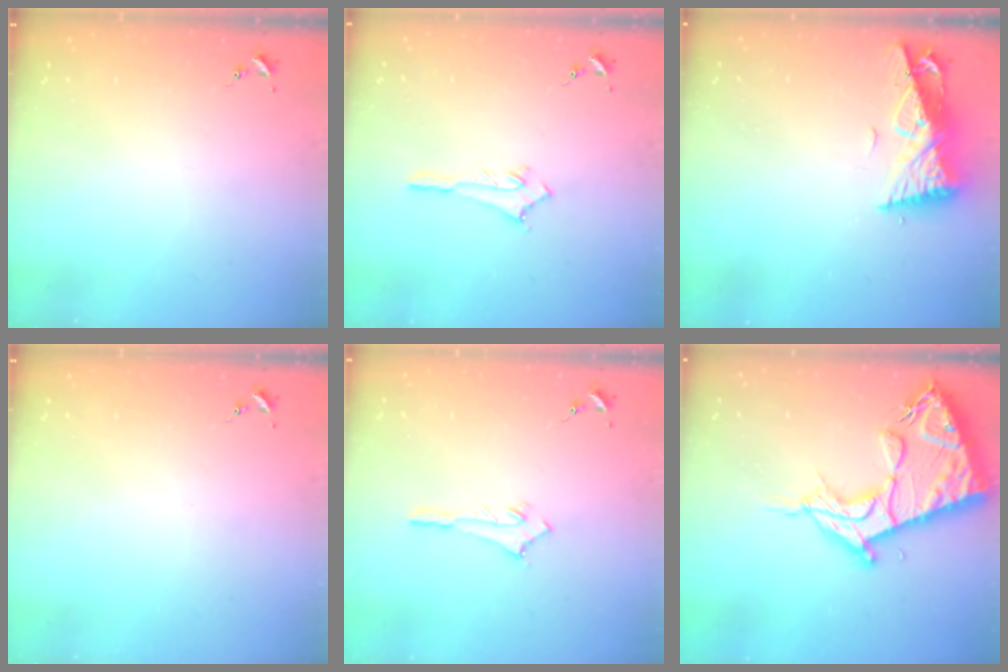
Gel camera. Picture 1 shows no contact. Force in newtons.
{"total": 2.9, "press": 2.9, "slide": 0.2}
{"total": 10.1, "press": 10.0, "slide": 1.4}
{"total": 0.0}
{"total": 2.9, "press": 2.9, "slide": 0.2}
{"total": 19.5, "press": 19.4, "slide": 1.8}